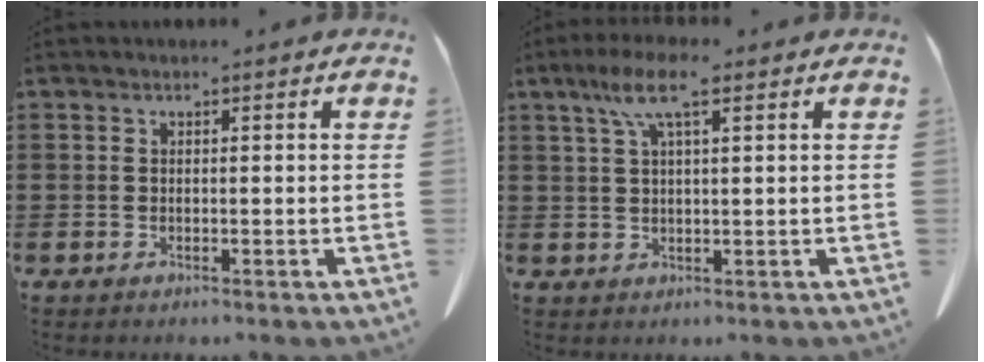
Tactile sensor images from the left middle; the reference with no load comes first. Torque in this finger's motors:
{"motor_torque": [0.96, -0.29, 0.21, 0.10]}